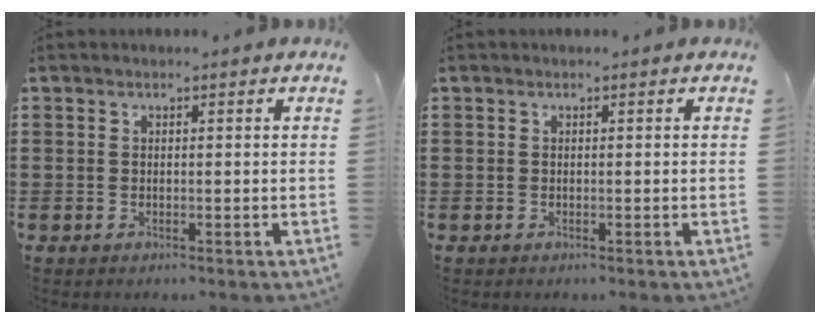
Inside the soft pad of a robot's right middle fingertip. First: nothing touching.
{"total": 0.0}